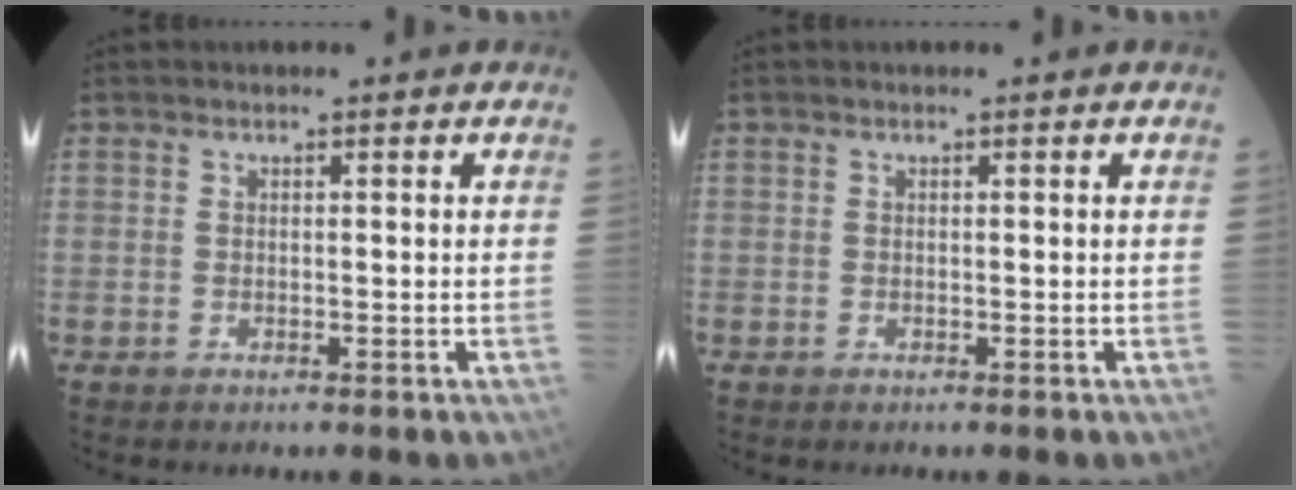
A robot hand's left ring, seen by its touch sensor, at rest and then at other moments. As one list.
[{"total": 0.0}]